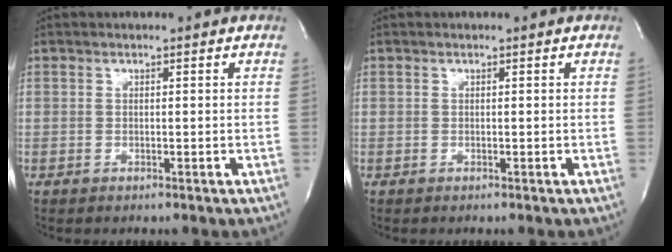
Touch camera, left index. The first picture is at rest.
{"total": 0.0}